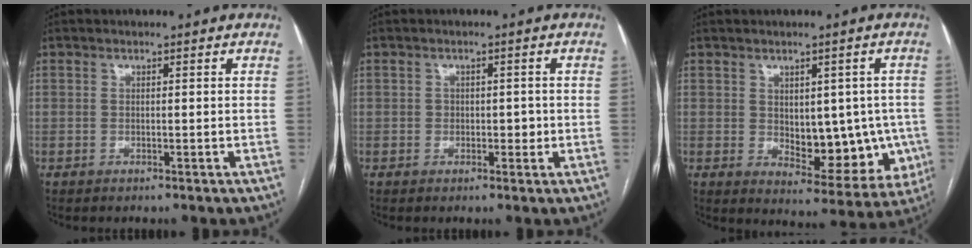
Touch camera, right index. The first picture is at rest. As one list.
[{"total": 2.2, "force": [-0.3, 1.7, 1.4], "torque": [-0.016, 0.005, -0.001]}, {"total": 11.3, "force": [-0.6, 6.1, 9.5], "torque": [-0.107, 0.005, 0.014]}]